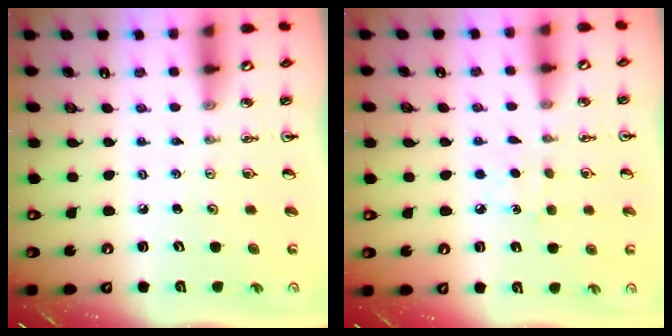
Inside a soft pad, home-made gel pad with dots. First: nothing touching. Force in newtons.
{"total": 5.5, "press": 5.5, "slide": 0.7}